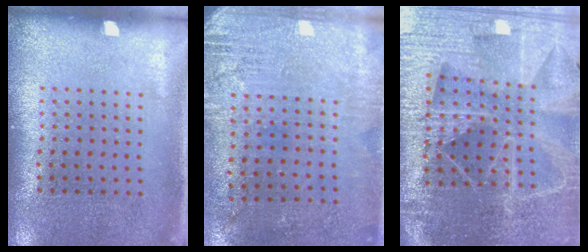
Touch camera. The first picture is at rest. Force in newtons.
{"total": 2.8, "press": 2.4, "slide": 1.5}
{"total": 5.3, "press": 4.8, "slide": 2.3}